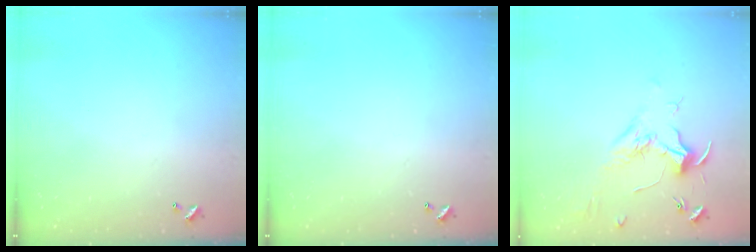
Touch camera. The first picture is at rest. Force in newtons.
{"total": 0.0}
{"total": 1.8, "press": 1.7, "slide": 0.7}